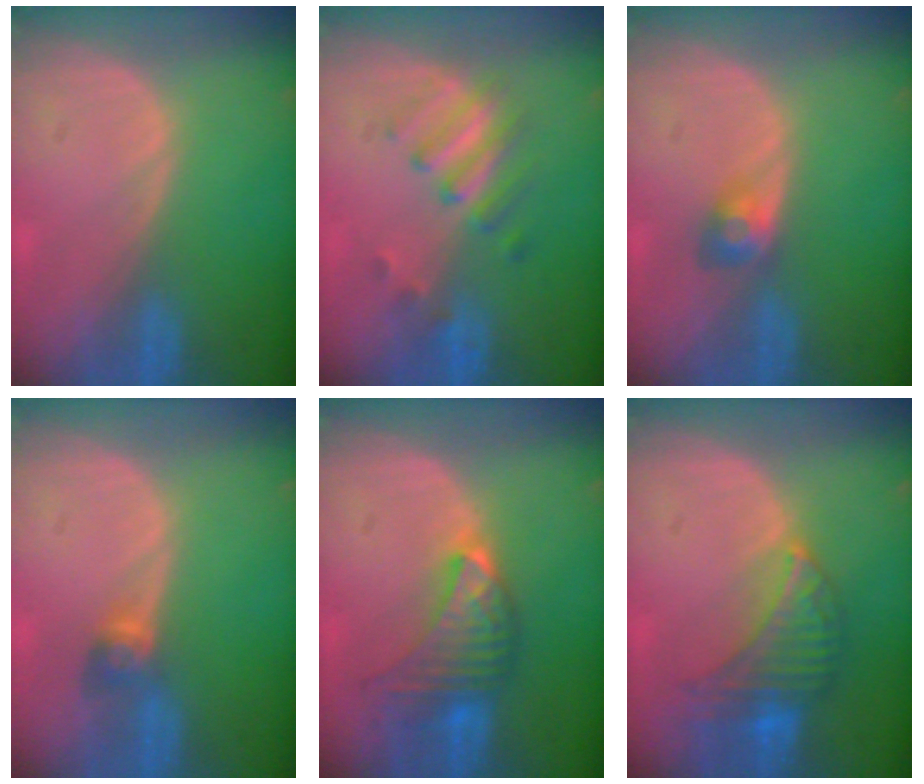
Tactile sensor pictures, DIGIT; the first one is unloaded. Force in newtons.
{"total": 5.1, "press": 5.0, "slide": 1.0}
{"total": 3.0, "press": 2.6, "slide": 1.4}
{"total": 2.7, "press": 2.5, "slide": 0.9}
{"total": 7.0, "press": 7.0, "slide": 0.6}
{"total": 7.7, "press": 7.0, "slide": 3.2}